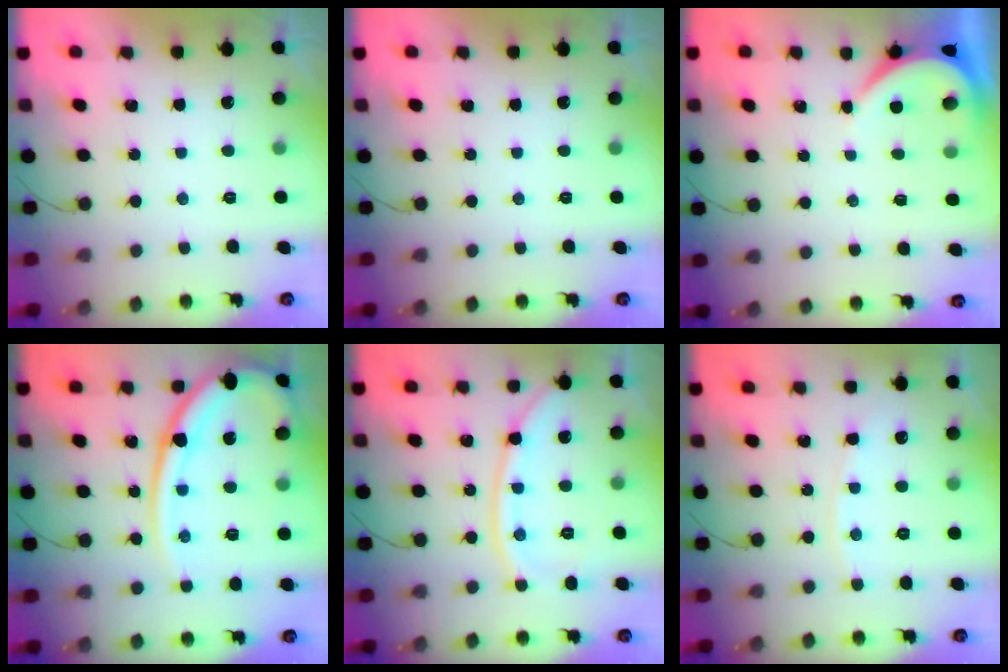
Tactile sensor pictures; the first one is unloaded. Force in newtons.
{"total": 0.0}
{"total": 3.9, "press": 3.9, "slide": 0.5}
{"total": 16.6, "press": 16.5, "slide": 2.1}
{"total": 11.7, "press": 11.6, "slide": 0.9}
{"total": 4.5, "press": 4.4, "slide": 0.6}